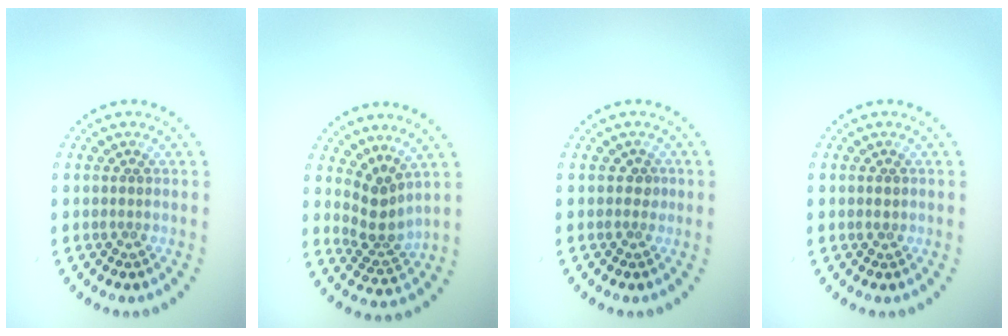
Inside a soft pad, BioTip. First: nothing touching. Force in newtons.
{"total": 2.8, "press": 1.9, "slide": 2.1}
{"total": 1.0, "press": 0.8, "slide": 0.6}
{"total": 0.9, "press": 0.9, "slide": 0.1}